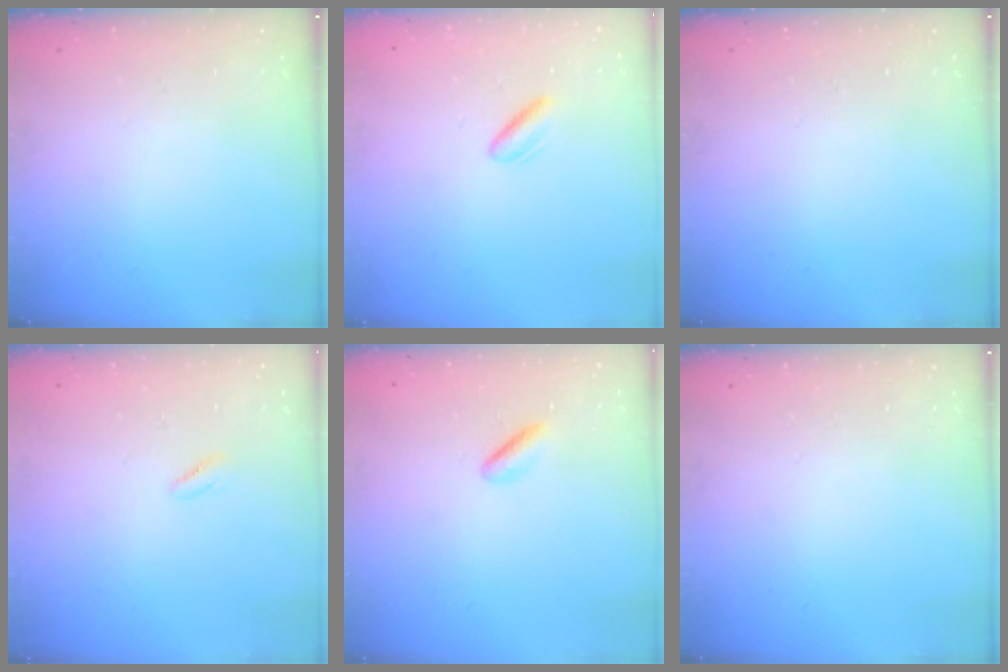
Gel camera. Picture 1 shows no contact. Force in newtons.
{"total": 2.9, "press": 2.6, "slide": 1.3}
{"total": 0.0}
{"total": 0.7, "press": 0.5, "slide": 0.5}
{"total": 1.9, "press": 1.7, "slide": 0.8}
{"total": 0.0}